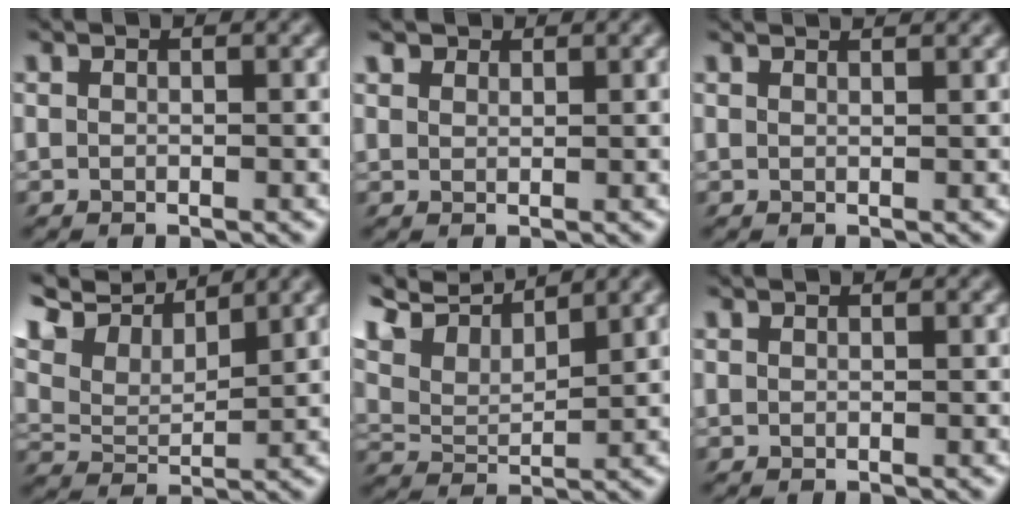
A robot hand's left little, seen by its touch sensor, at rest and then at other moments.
{"total": 2.5, "force": [1.8, 1.5, 0.9], "torque": [-0.049, 0.006, 0.040]}
{"total": 1.9, "force": [1.8, -0.1, 0.5], "torque": [-0.014, 0.012, 0.026]}
{"total": 6.3, "force": [4.5, 1.8, 4.0], "torque": [-0.095, 0.022, 0.067]}
{"total": 5.5, "force": [4.3, 1.0, 3.2], "torque": [-0.071, 0.020, 0.065]}
{"total": 0.0}